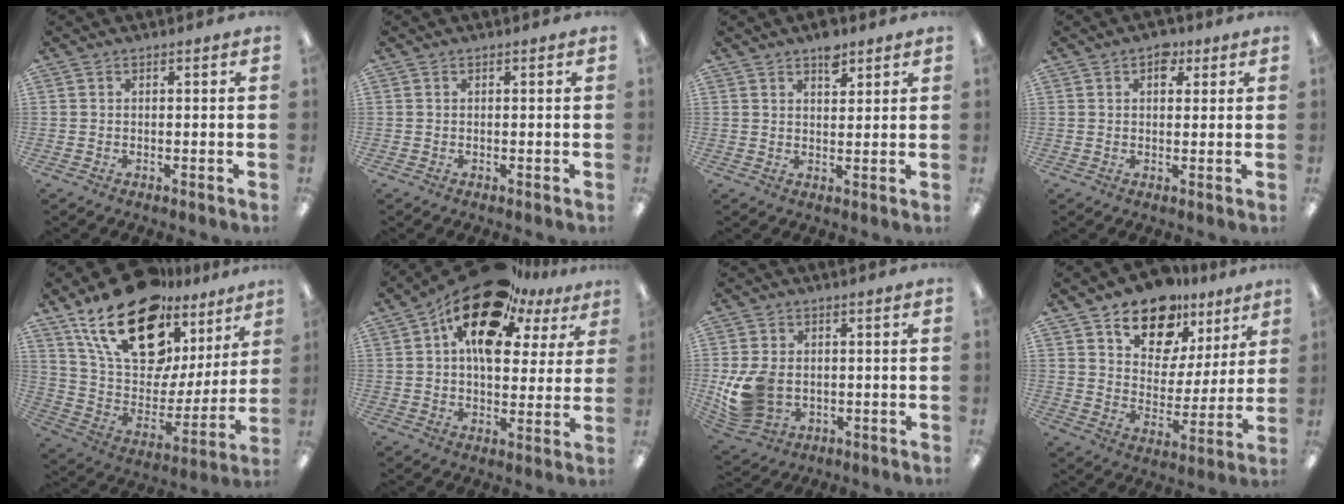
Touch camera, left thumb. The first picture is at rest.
{"total": 0.0}
{"total": 4.8, "force": [3.4, 2.3, 2.5], "torque": [-0.022, -0.018, 0.056]}
{"total": 4.4, "force": [2.2, 2.8, 2.6], "torque": [-0.014, -0.008, 0.032]}
{"total": 25.1, "force": [15.9, 12.8, 14.6], "torque": [-0.257, -0.092, 0.285]}
{"total": 18.6, "force": [10.9, 9.4, 11.8], "torque": [-0.201, -0.054, 0.190]}
{"total": 10.7, "force": [-1.1, 8.3, 6.6], "torque": [-0.150, 0.007, -0.014]}
{"total": 15.2, "force": [11.1, 8.9, 5.4], "torque": [-0.087, -0.072, 0.202]}